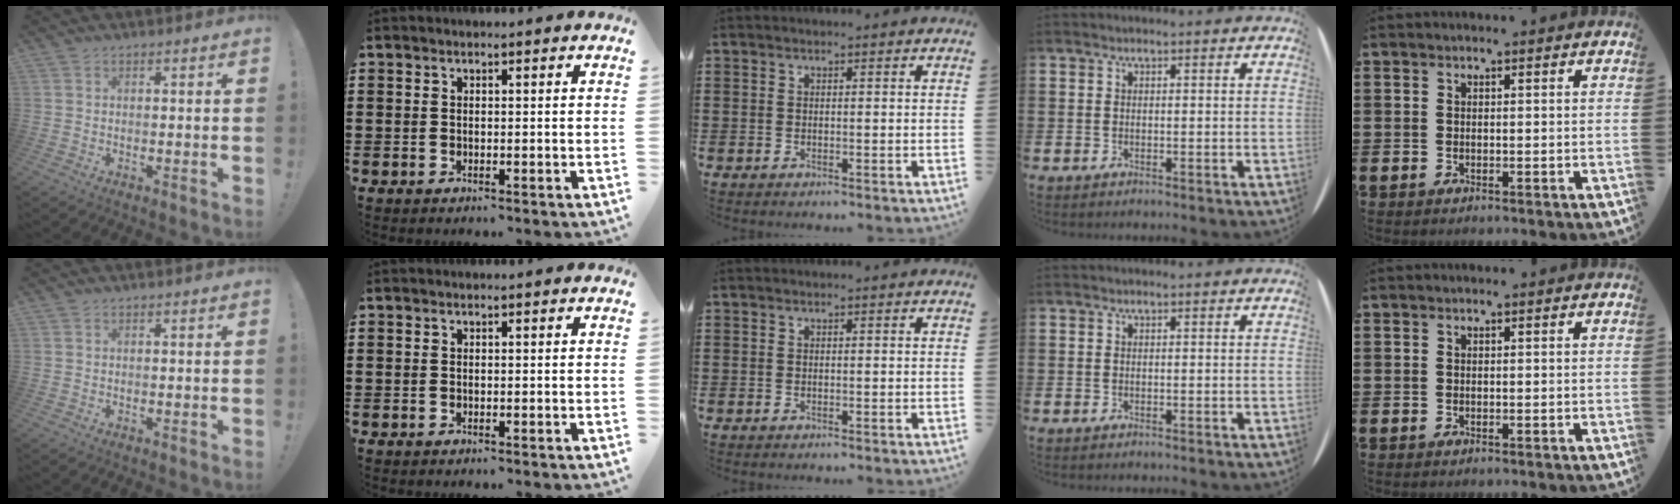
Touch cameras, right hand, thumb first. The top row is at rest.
{}